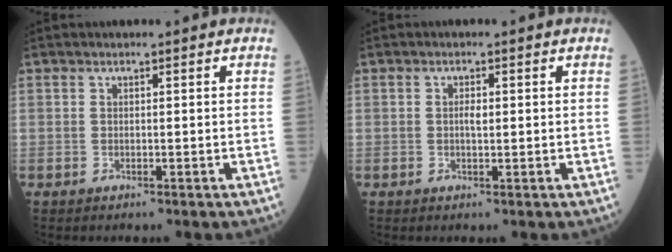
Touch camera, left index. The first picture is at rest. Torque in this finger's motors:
{"motor_torque": [0.12, 0.02, 0.02, 0.00]}